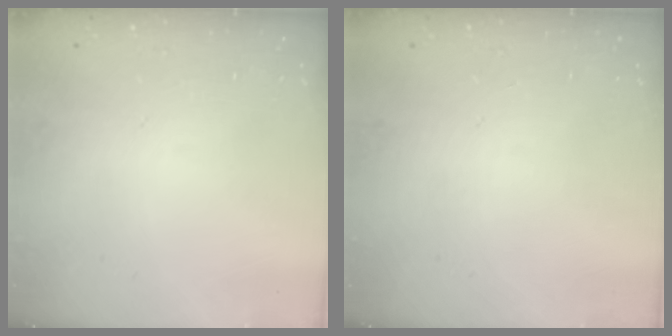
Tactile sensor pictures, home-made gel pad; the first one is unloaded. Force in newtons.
{"total": 0.0}